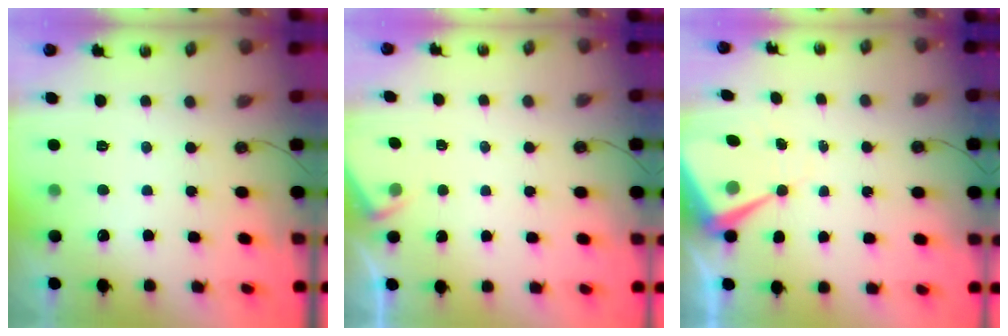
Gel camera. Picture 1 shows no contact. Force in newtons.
{"total": 2.7, "press": 2.6, "slide": 0.5}
{"total": 9.4, "press": 9.4, "slide": 0.7}